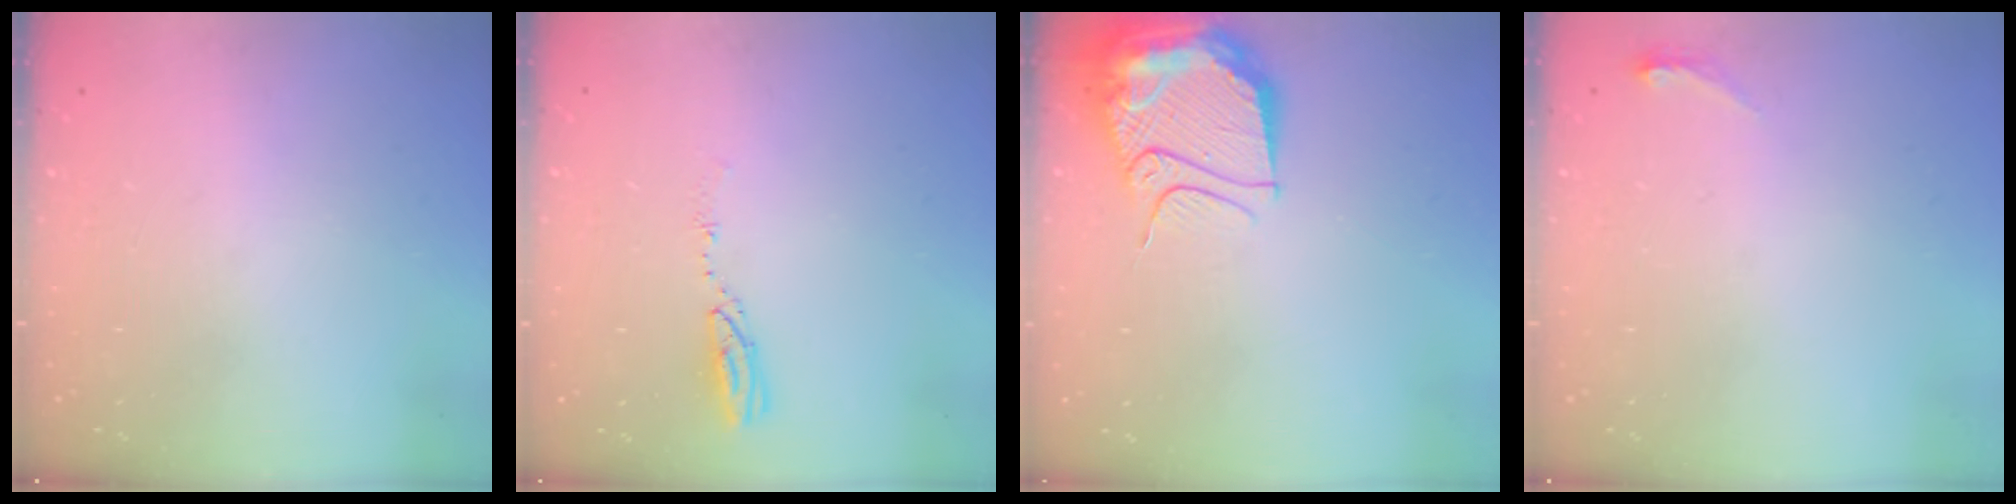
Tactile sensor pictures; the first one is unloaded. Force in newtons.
{"total": 3.5, "press": 3.5, "slide": 0.3}
{"total": 14.2, "press": 14.2, "slide": 1.4}
{"total": 3.7, "press": 3.4, "slide": 1.5}